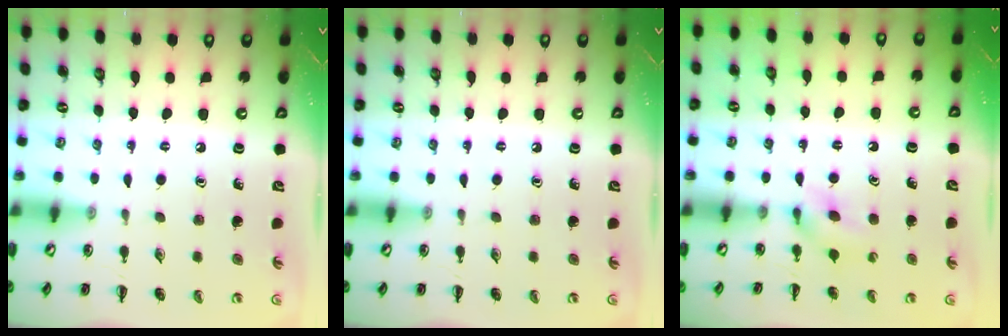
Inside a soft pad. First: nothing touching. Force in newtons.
{"total": 0.0}
{"total": 5.0, "press": 4.7, "slide": 1.5}